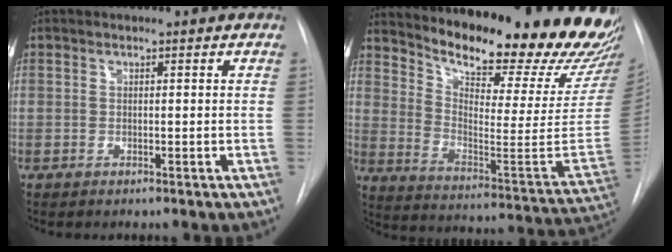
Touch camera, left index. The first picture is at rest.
{"total": 28.5, "force": [25.2, 5.0, 12.3], "torque": [-0.198, -0.105, 0.323]}